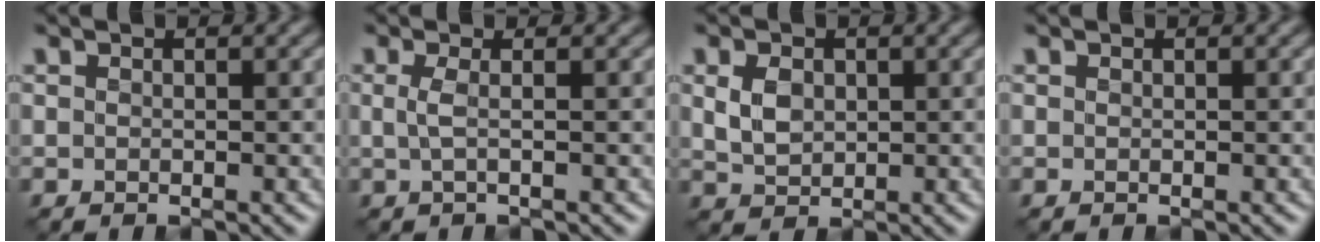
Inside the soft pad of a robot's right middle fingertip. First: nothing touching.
{"total": 1.5, "force": [-0.3, 0.5, 1.4], "torque": [-0.027, -0.003, -0.007]}
{"total": 2.4, "force": [0.2, 1.8, 1.5], "torque": [-0.035, -0.005, 0.008]}
{"total": 0.0}